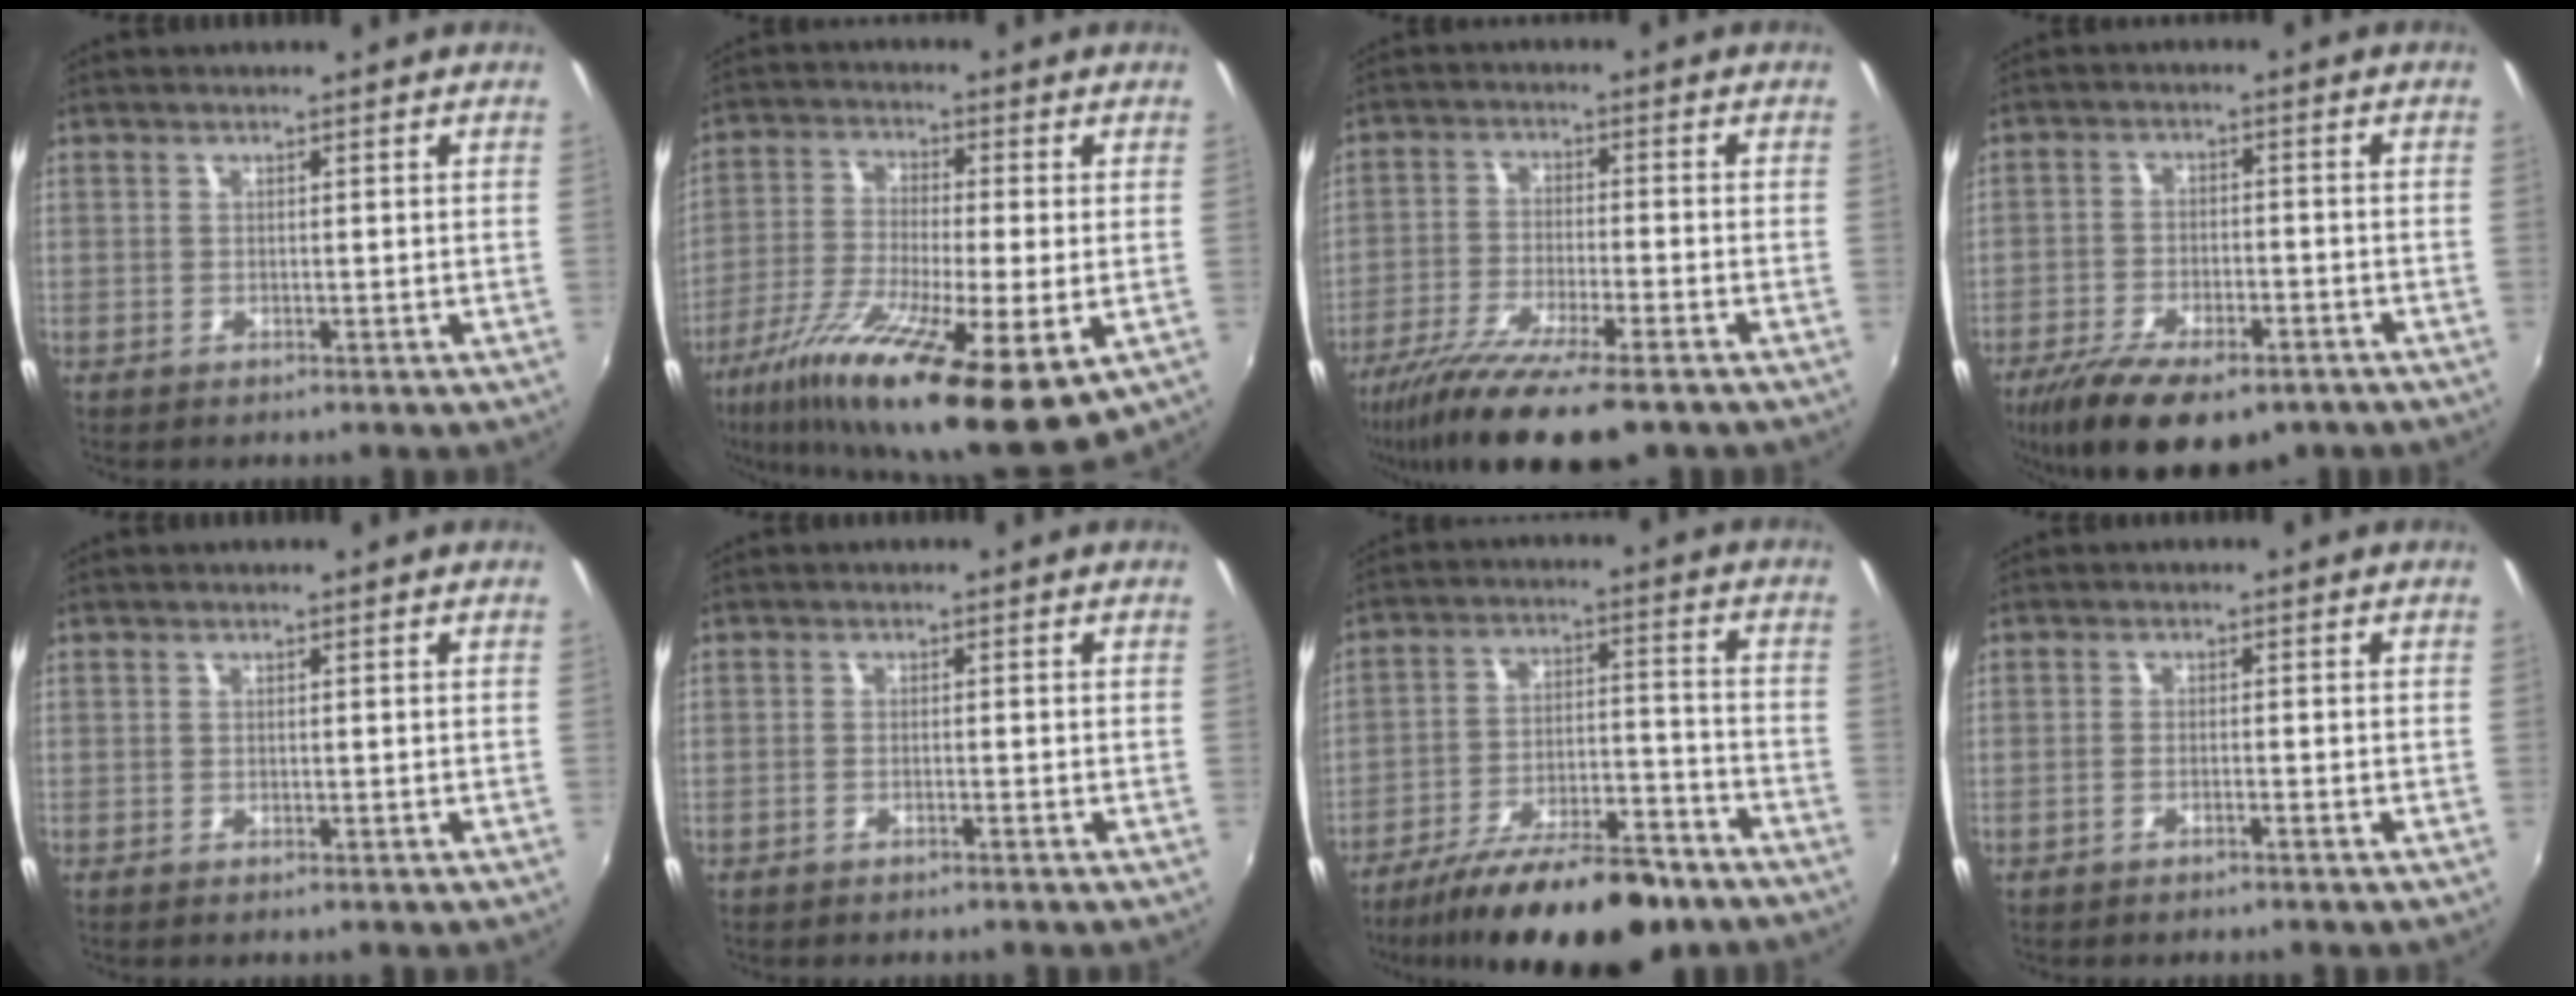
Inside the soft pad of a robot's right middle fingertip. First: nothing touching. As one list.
[{"total": 18.0, "force": [-8.0, 4.3, 15.6], "torque": [-0.302, -0.057, -0.146]}, {"total": 14.7, "force": [-10.8, 2.5, 9.6], "torque": [-0.196, -0.045, -0.189]}, {"total": 16.1, "force": [-11.0, 6.4, 9.9], "torque": [-0.206, -0.042, -0.174]}, {"total": 0.0}, {"total": 1.1, "force": [-1.0, 0.0, 0.5], "torque": [-0.016, 0.001, -0.021]}, {"total": 20.6, "force": [-15.9, 5.9, 11.7], "torque": [-0.207, -0.027, -0.240]}, {"total": 1.5, "force": [-1.3, 0.0, 0.7], "torque": [-0.022, 0.001, -0.026]}]